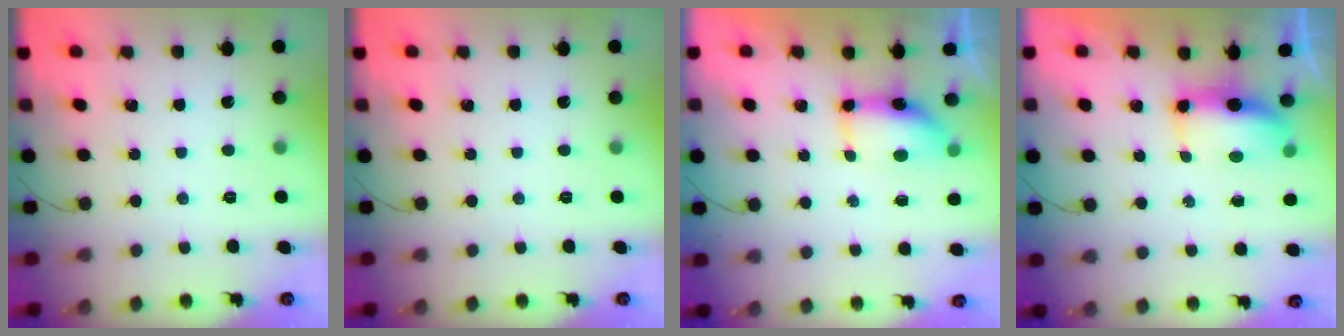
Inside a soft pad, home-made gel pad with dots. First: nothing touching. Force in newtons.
{"total": 0.0}
{"total": 7.3, "press": 7.2, "slide": 1.1}
{"total": 7.4, "press": 7.4, "slide": 0.8}